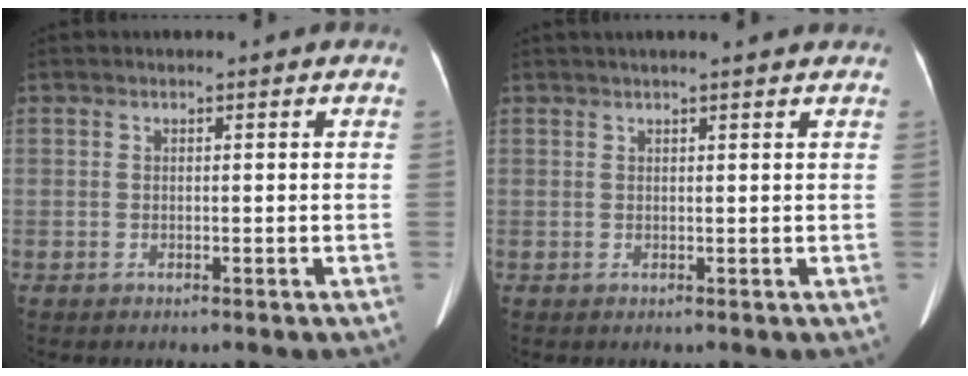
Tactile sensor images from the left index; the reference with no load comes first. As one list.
[{"total": 5.9, "force": [5.2, 0.0, 2.8], "torque": [-0.036, 0.029, 0.061]}]